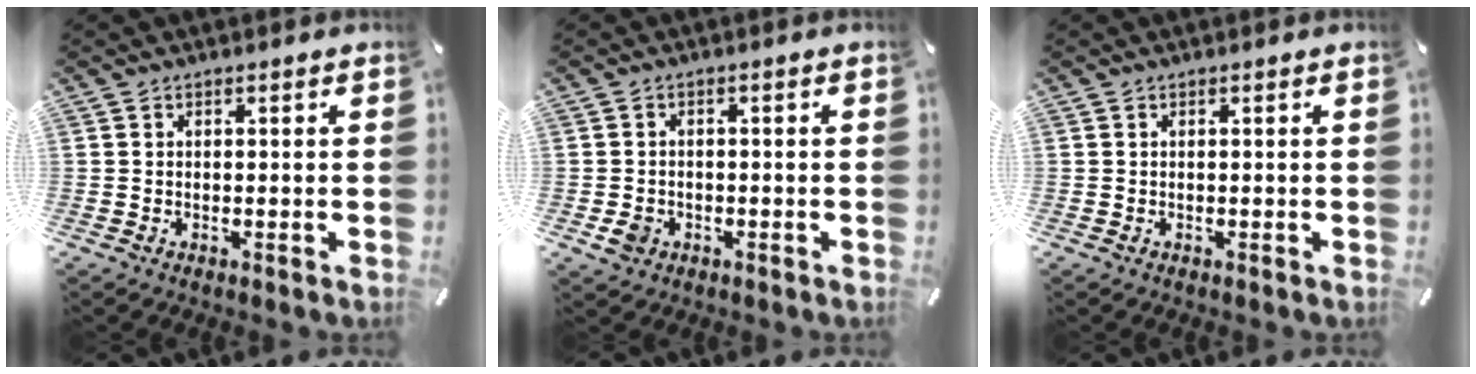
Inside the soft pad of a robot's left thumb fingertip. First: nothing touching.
{"total": 3.4, "force": [-1.2, 2.9, 1.3], "torque": [-0.028, 0.003, -0.023]}
{"total": 0.0}